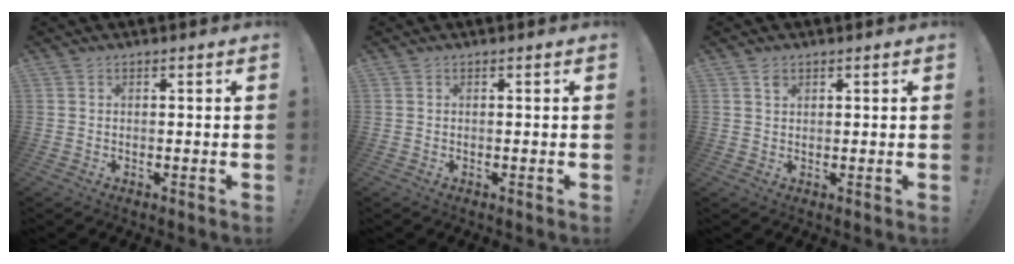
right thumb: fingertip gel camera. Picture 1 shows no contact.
{"total": 0.0}
{"total": 1.6, "force": [1.1, 1.1, 0.5], "torque": [-0.003, -0.003, 0.019]}